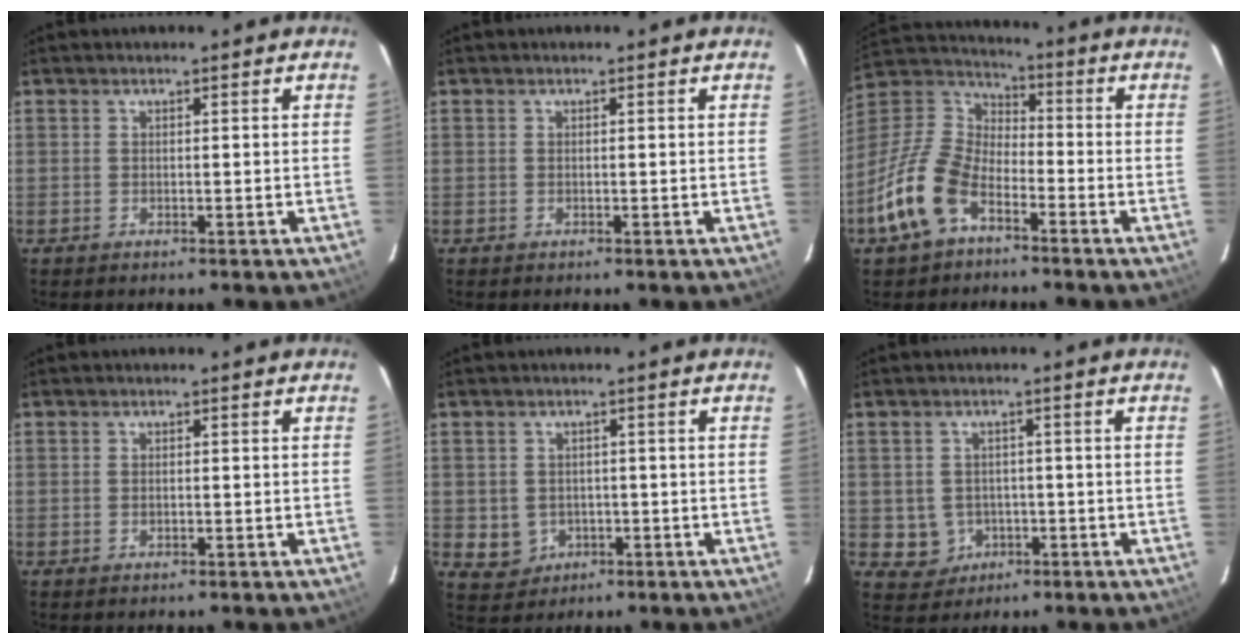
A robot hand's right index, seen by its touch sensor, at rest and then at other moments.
{"total": 0.0}
{"total": 15.3, "force": [-8.0, 8.5, 9.9], "torque": [-0.218, 0.001, -0.158]}
{"total": 0.7, "force": [-0.2, 0.4, 0.5], "torque": [-0.007, -0.001, -0.003]}
{"total": 4.9, "force": [-1.0, 4.6, 1.3], "torque": [-0.039, 0.006, 0.003]}
{"total": 5.2, "force": [-1.2, 5.0, 0.9], "torque": [-0.033, 0.011, -0.003]}